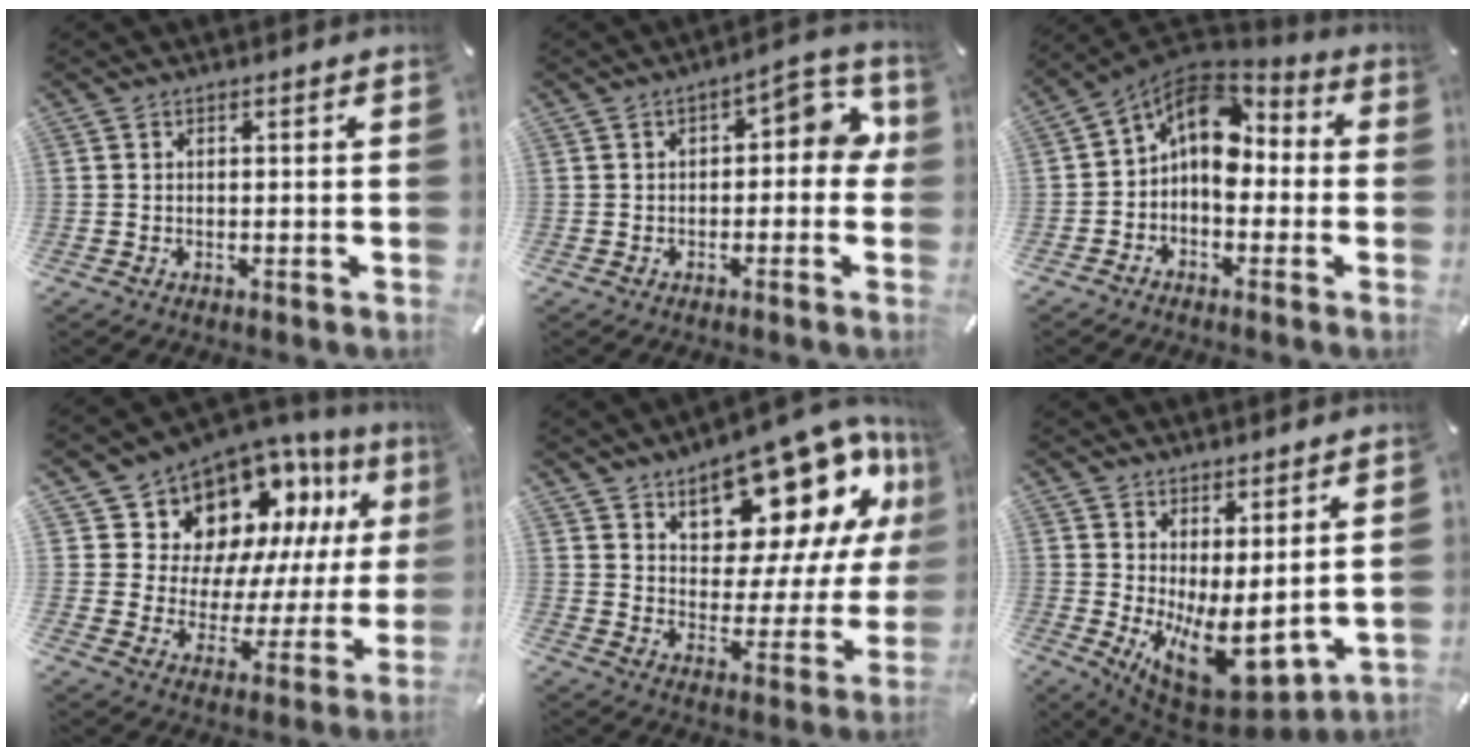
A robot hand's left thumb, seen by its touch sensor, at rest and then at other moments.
{"total": 7.4, "force": [0.9, 4.0, 6.2], "torque": [-0.078, -0.007, 0.007]}
{"total": 10.4, "force": [1.2, 7.5, 7.2], "torque": [-0.133, -0.001, 0.023]}
{"total": 13.1, "force": [9.0, 8.6, 3.8], "torque": [-0.063, -0.096, 0.164]}
{"total": 18.8, "force": [13.5, 9.2, 9.4], "torque": [-0.118, -0.110, 0.229]}
{"total": 11.6, "force": [-0.7, 6.2, 9.8], "torque": [-0.139, -0.042, 0.006]}